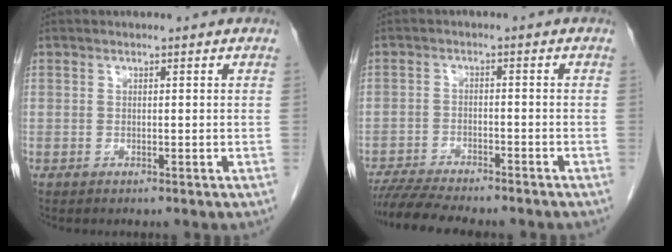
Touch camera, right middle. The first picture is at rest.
{"total": 10.5, "force": [-9.3, 1.2, 4.6], "torque": [-0.069, -0.009, -0.142]}